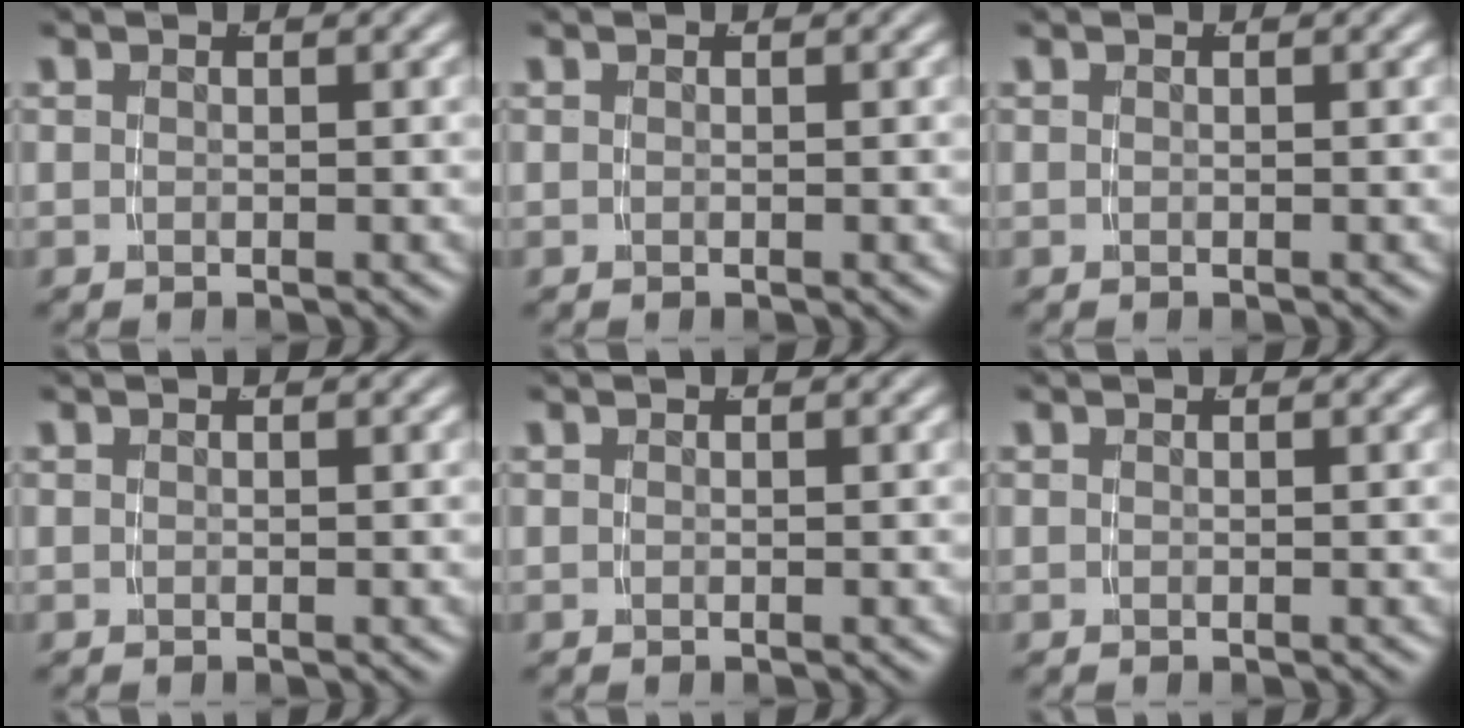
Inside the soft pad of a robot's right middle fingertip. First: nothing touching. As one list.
[{"total": 0.0}, {"total": 0.0}, {"total": 0.0}, {"total": 0.0}, {"total": 0.0}]